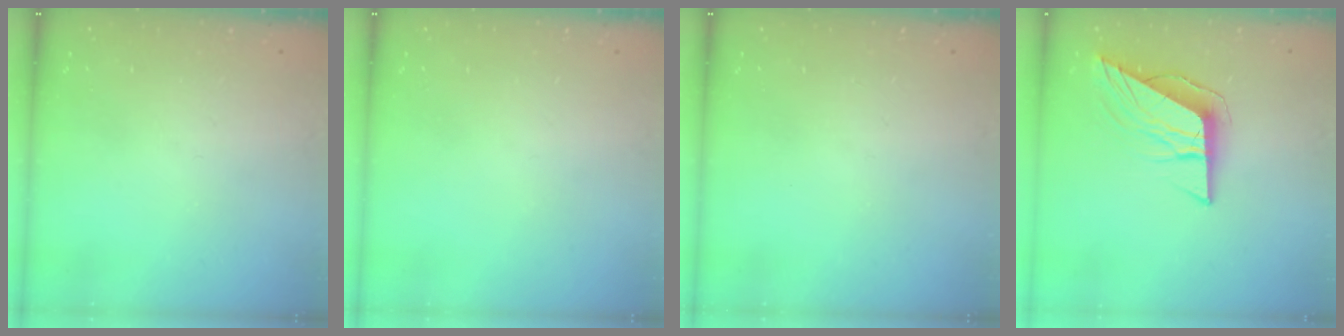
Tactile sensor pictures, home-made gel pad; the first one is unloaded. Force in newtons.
{"total": 0.0}
{"total": 0.0}
{"total": 9.3, "press": 9.2, "slide": 1.6}